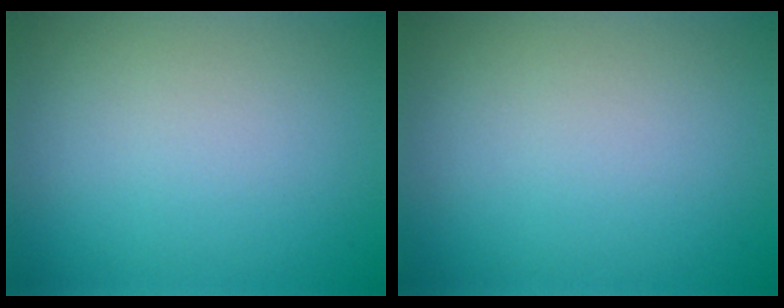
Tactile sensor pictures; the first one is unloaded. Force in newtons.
{"total": 0.0}